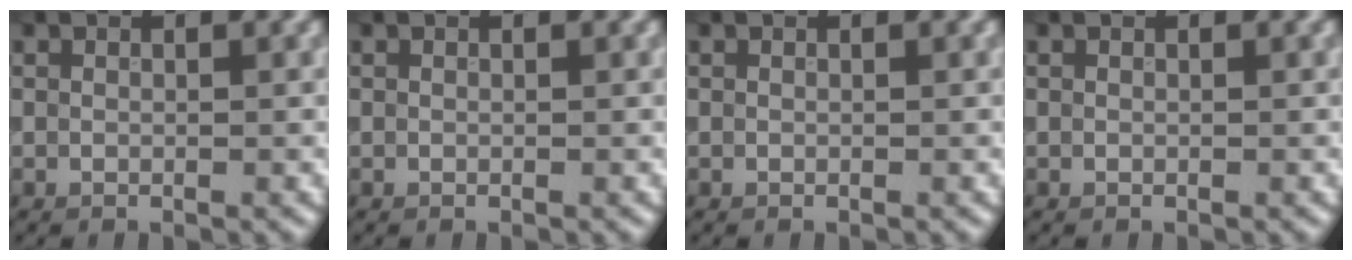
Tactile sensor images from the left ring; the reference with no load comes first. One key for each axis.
{"total": 0.0}
{"total": 0.0}
{"total": 0.0}